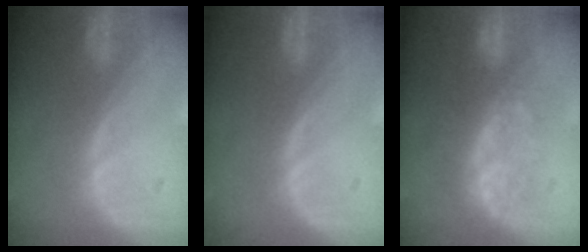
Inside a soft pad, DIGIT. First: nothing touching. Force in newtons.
{"total": 0.0}
{"total": 7.8, "press": 7.4, "slide": 2.4}